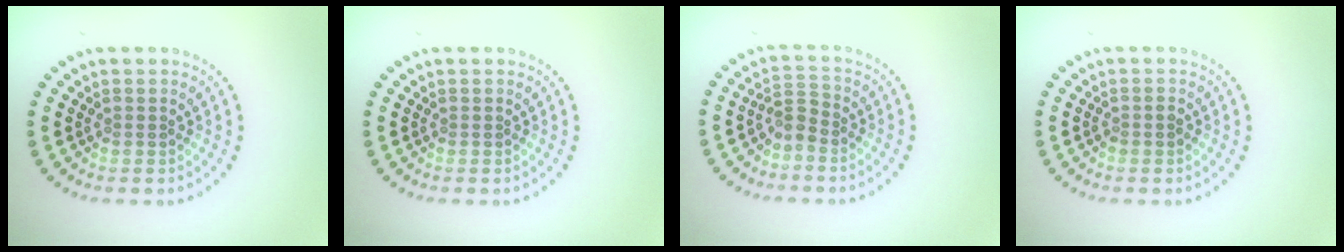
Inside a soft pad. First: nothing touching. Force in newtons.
{"total": 0.0}
{"total": 1.7, "press": 1.4, "slide": 1.0}
{"total": 0.8, "press": 0.7, "slide": 0.3}